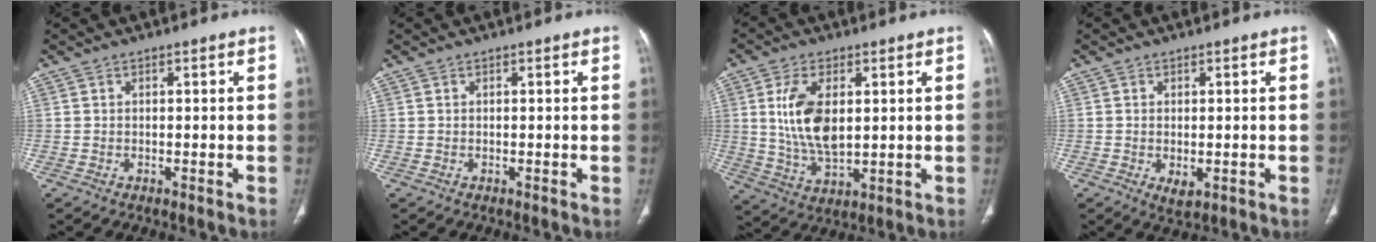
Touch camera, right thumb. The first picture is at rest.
{"total": 0.0}
{"total": 11.4, "force": [2.1, 5.9, 9.4], "torque": [-0.180, -0.015, 0.048]}
{"total": 2.6, "force": [-0.6, 1.4, 2.1], "torque": [-0.036, -0.007, -0.002]}